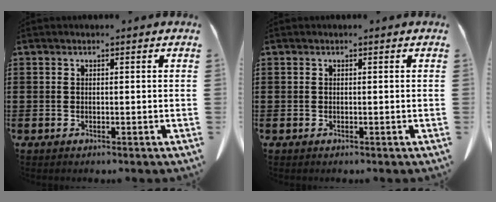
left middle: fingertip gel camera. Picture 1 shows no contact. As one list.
[{"total": 0.0}]